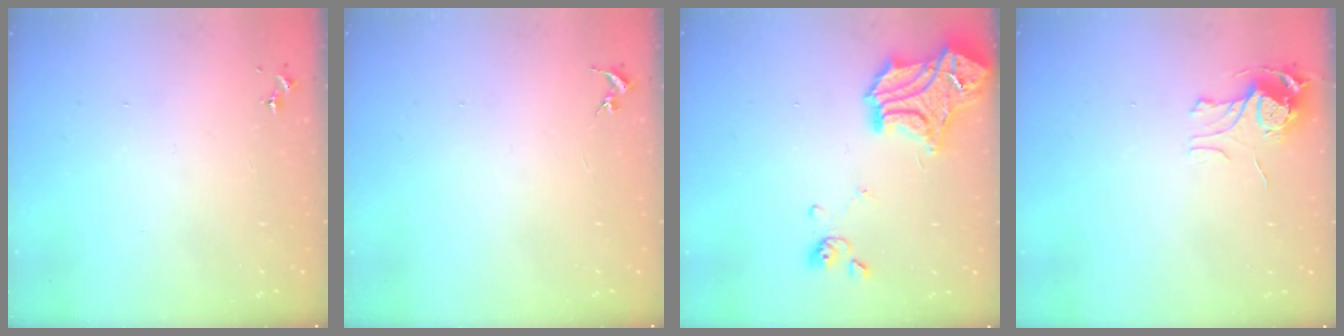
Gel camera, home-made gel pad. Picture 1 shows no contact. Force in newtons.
{"total": 0.0}
{"total": 20.6, "press": 20.5, "slide": 1.8}
{"total": 8.1, "press": 8.1, "slide": 0.7}